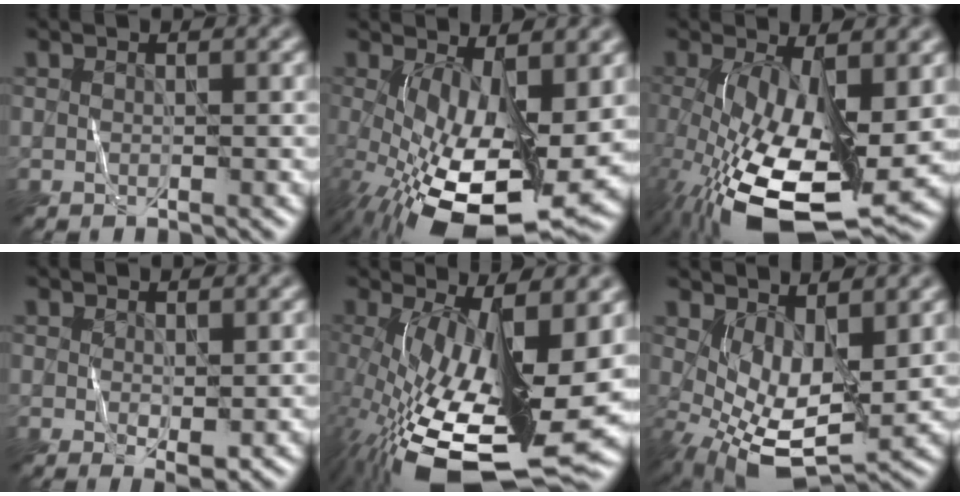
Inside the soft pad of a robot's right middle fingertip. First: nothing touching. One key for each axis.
{"total": 12.3, "fx": -1.4, "fy": 5.5, "fz": 10.9, "tx": -0.183, "ty": -0.035, "tz": -0.009}
{"total": 13.7, "fx": -3.0, "fy": 6.1, "fz": 11.9, "tx": -0.233, "ty": -0.040, "tz": -0.038}
{"total": 1.3, "fx": 0.3, "fy": 0.6, "fz": 1.1, "tx": -0.018, "ty": -0.006, "tz": 0.011}
{"total": 15.1, "fx": -2.1, "fy": 5.5, "fz": 13.9, "tx": -0.241, "ty": -0.033, "tz": -0.023}
{"total": 6.0, "fx": 1.1, "fy": 3.0, "fz": 5.1, "tx": -0.101, "ty": -0.021, "tz": 0.029}